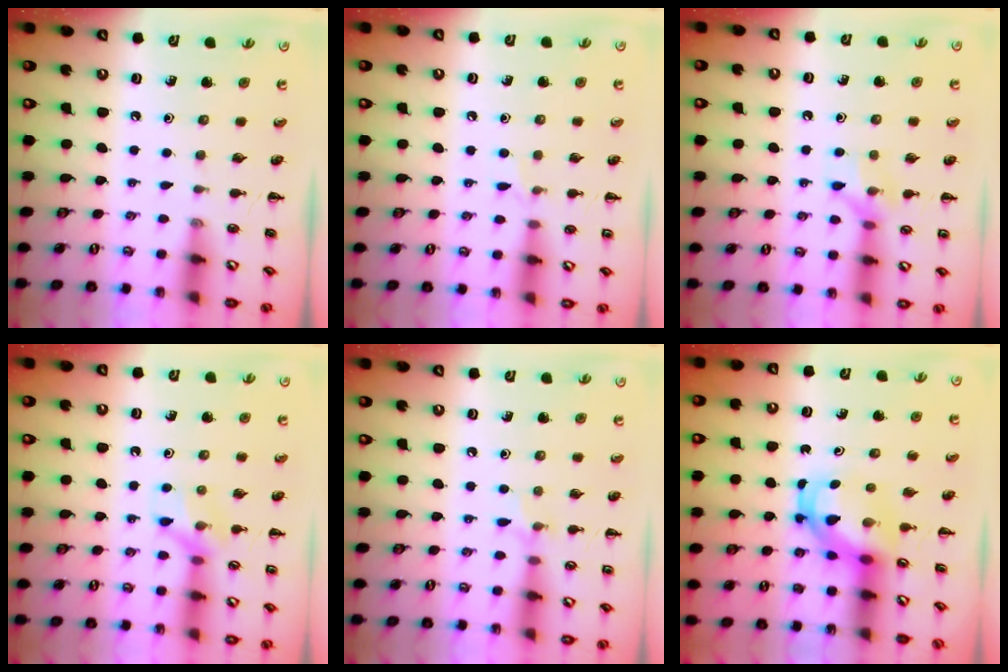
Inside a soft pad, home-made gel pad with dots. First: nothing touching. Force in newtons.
{"total": 4.8, "press": 4.5, "slide": 1.6}
{"total": 7.5, "press": 7.5, "slide": 0.9}
{"total": 8.8, "press": 8.8, "slide": 0.7}
{"total": 5.8, "press": 5.5, "slide": 1.9}
{"total": 4.9, "press": 4.8, "slide": 0.8}